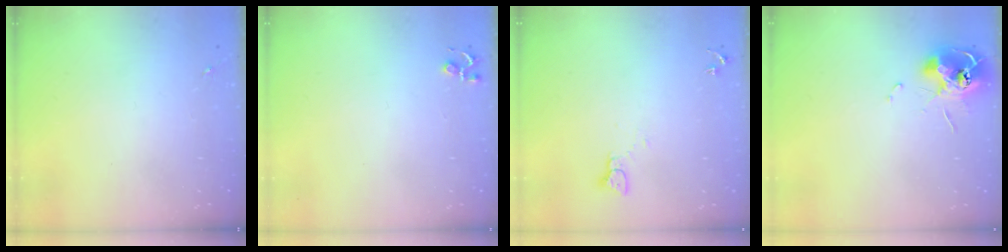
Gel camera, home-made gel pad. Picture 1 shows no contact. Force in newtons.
{"total": 4.1, "press": 4.1, "slide": 0.5}
{"total": 2.1, "press": 2.1, "slide": 0.2}
{"total": 11.7, "press": 11.7, "slide": 0.9}